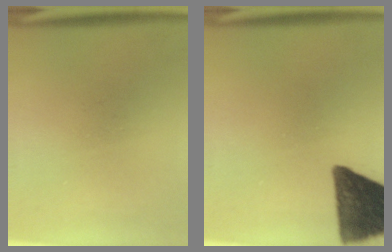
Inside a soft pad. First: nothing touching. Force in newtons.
{"total": 13.6}